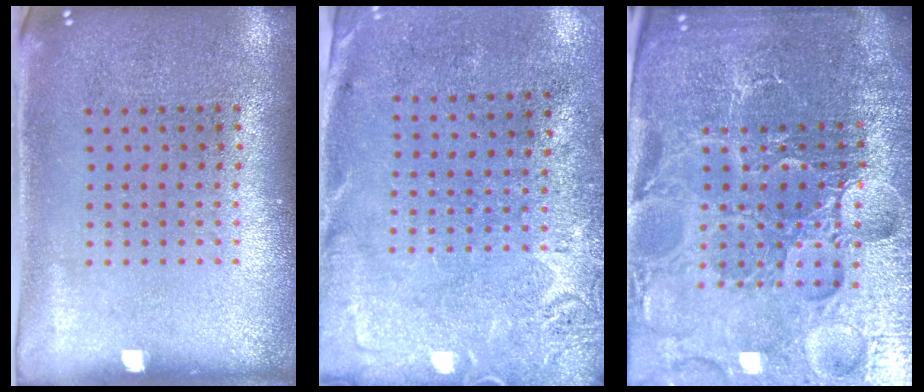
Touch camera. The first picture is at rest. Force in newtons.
{"total": 2.7, "press": 2.2, "slide": 1.7}
{"total": 6.5, "press": 5.8, "slide": 3.0}